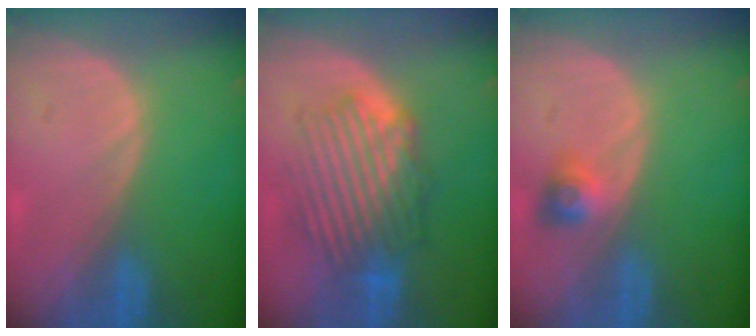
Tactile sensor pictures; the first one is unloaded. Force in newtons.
{"total": 8.7, "press": 8.4, "slide": 2.1}
{"total": 2.9, "press": 2.7, "slide": 1.2}